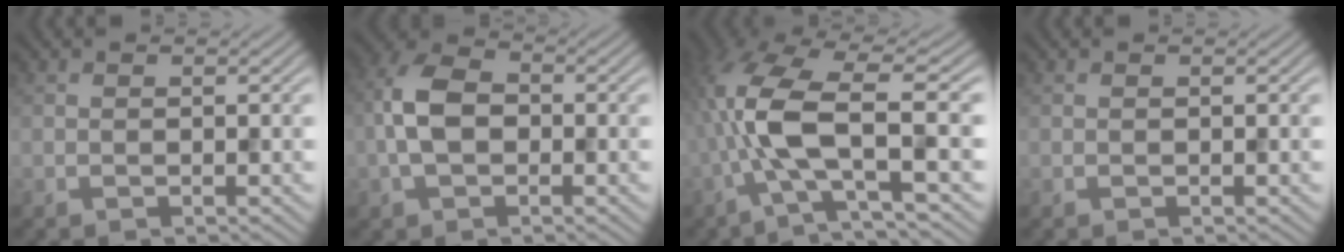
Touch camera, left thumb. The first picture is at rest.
{"total": 6.4, "force": [-0.7, 4.1, 4.8], "torque": [-0.111, 0.011, -0.025]}
{"total": 11.0, "force": [-1.2, 3.4, 10.4], "torque": [-0.233, 0.009, -0.031]}
{"total": 0.0}